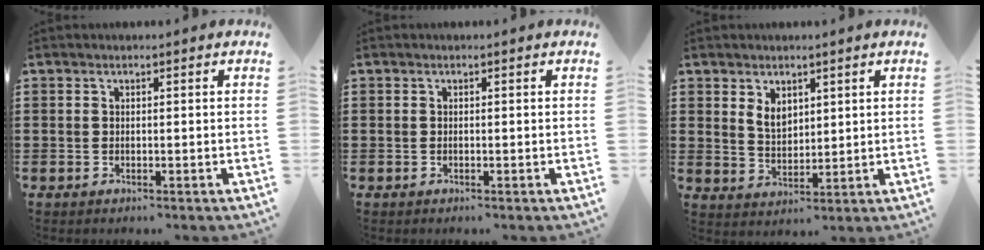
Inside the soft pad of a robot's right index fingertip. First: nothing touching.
{"total": 0.0}
{"total": 3.7, "force": [1.9, 2.5, 2.0], "torque": [-0.039, 0.004, 0.033]}